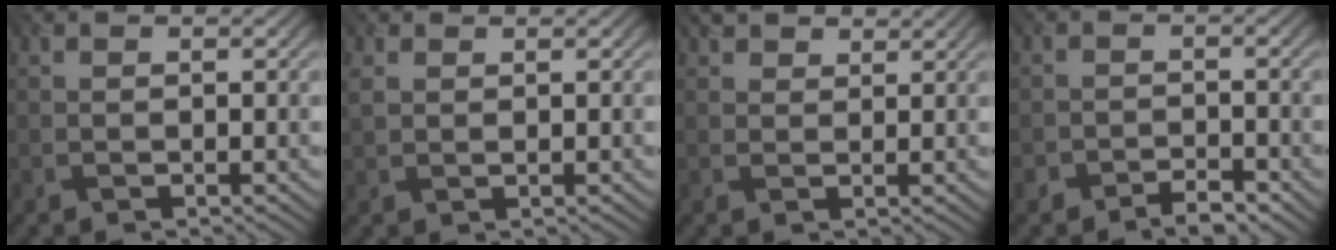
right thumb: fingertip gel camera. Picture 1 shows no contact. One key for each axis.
{"total": 1.5, "fx": 1.2, "fy": 0.7, "fz": 0.6, "tx": -0.031, "ty": -0.001, "tz": 0.023}
{"total": 2.3, "fx": 2.0, "fy": 1.1, "fz": 0.4, "tx": -0.016, "ty": 0.001, "tz": 0.038}
{"total": 2.4, "fx": -1.9, "fy": 1.2, "fz": 0.5, "tx": -0.004, "ty": 0.000, "tz": -0.041}